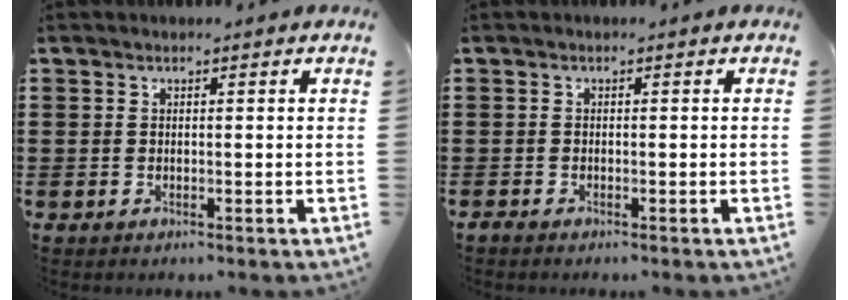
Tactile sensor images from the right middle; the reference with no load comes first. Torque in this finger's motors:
{"motor_torque": [0.15, 0.04, 0.04, 0.01]}